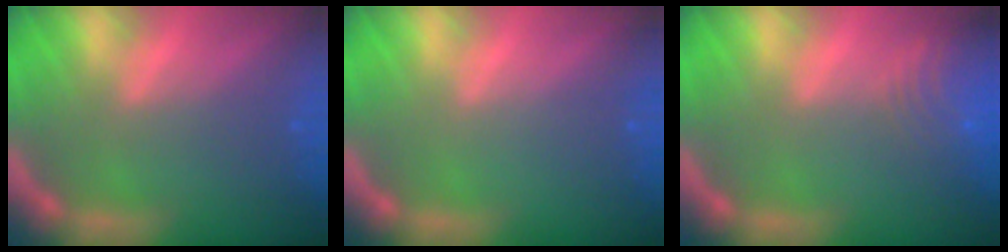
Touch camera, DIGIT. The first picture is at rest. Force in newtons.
{"total": 0.0}
{"total": 7.5}